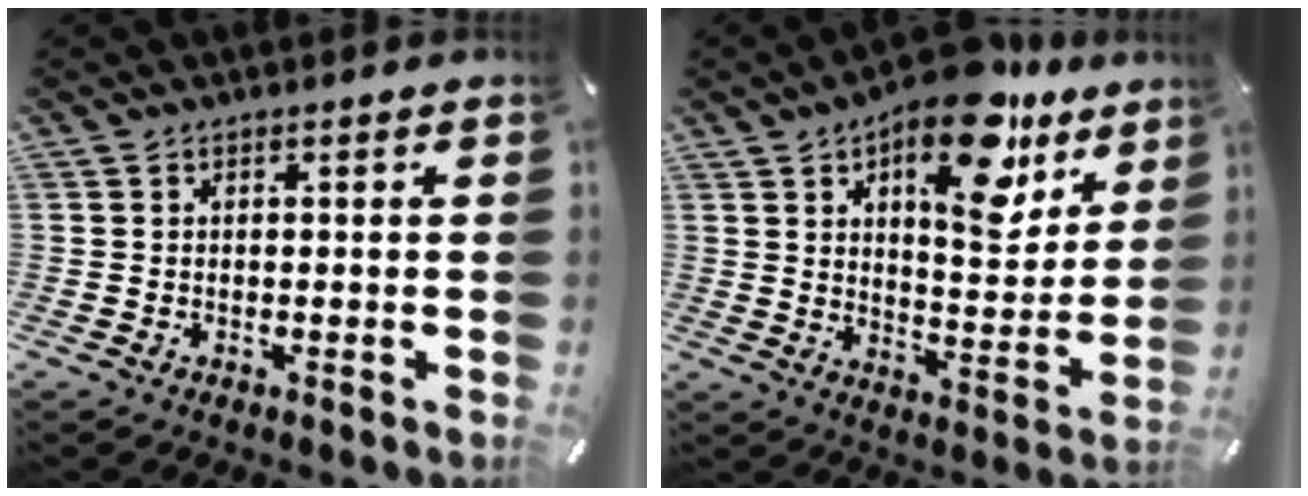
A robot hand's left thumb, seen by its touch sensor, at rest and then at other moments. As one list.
[{"total": 18.0, "force": [11.3, 8.4, 11.1], "torque": [-0.142, -0.076, 0.187]}]